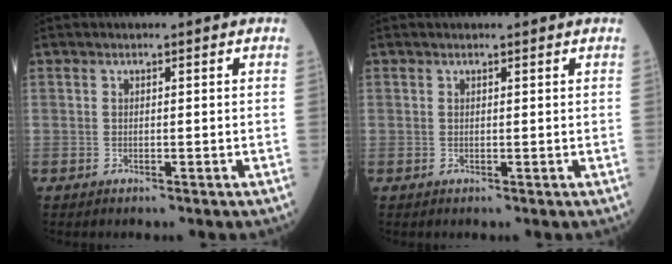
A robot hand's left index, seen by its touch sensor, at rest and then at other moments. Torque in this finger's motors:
{"motor_torque": [-0.25, -0.19, 0.01, 0.01]}